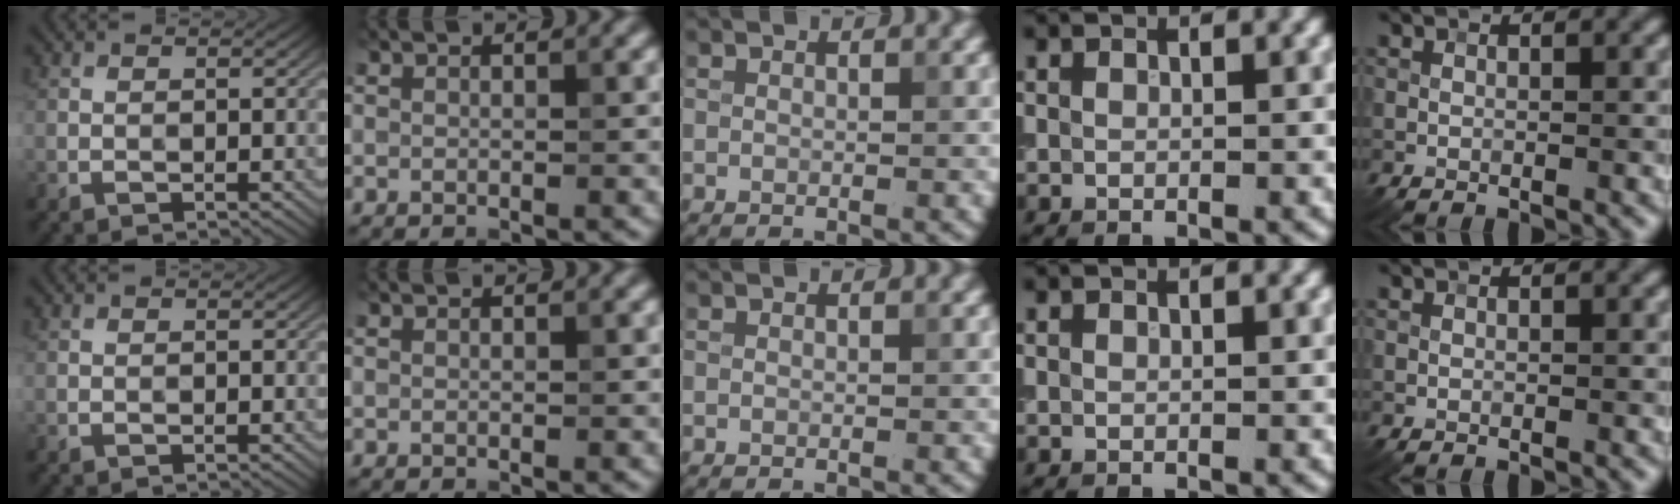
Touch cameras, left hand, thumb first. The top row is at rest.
{}